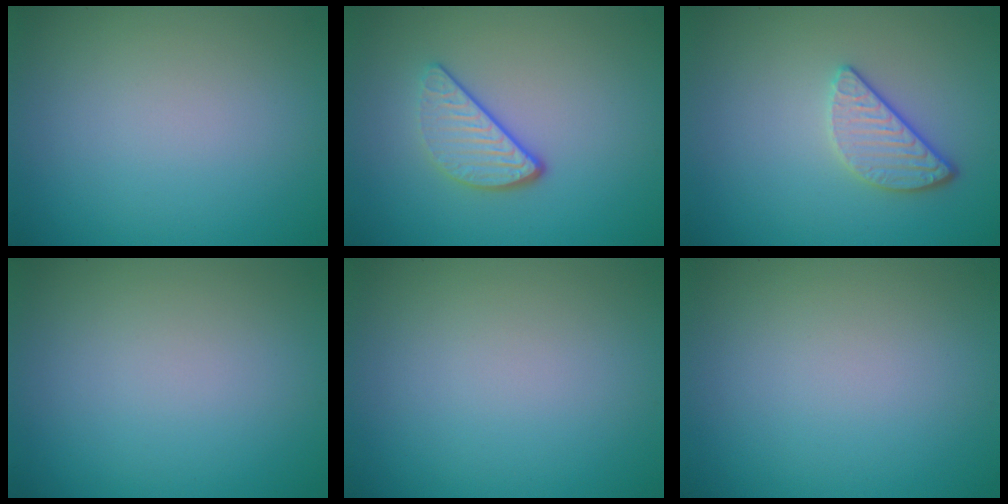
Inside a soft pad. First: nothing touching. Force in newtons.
{"total": 3.1, "press": 2.5, "slide": 1.8}
{"total": 2.6, "press": 2.3, "slide": 1.3}
{"total": 0.0}
{"total": 0.0}
{"total": 0.0}